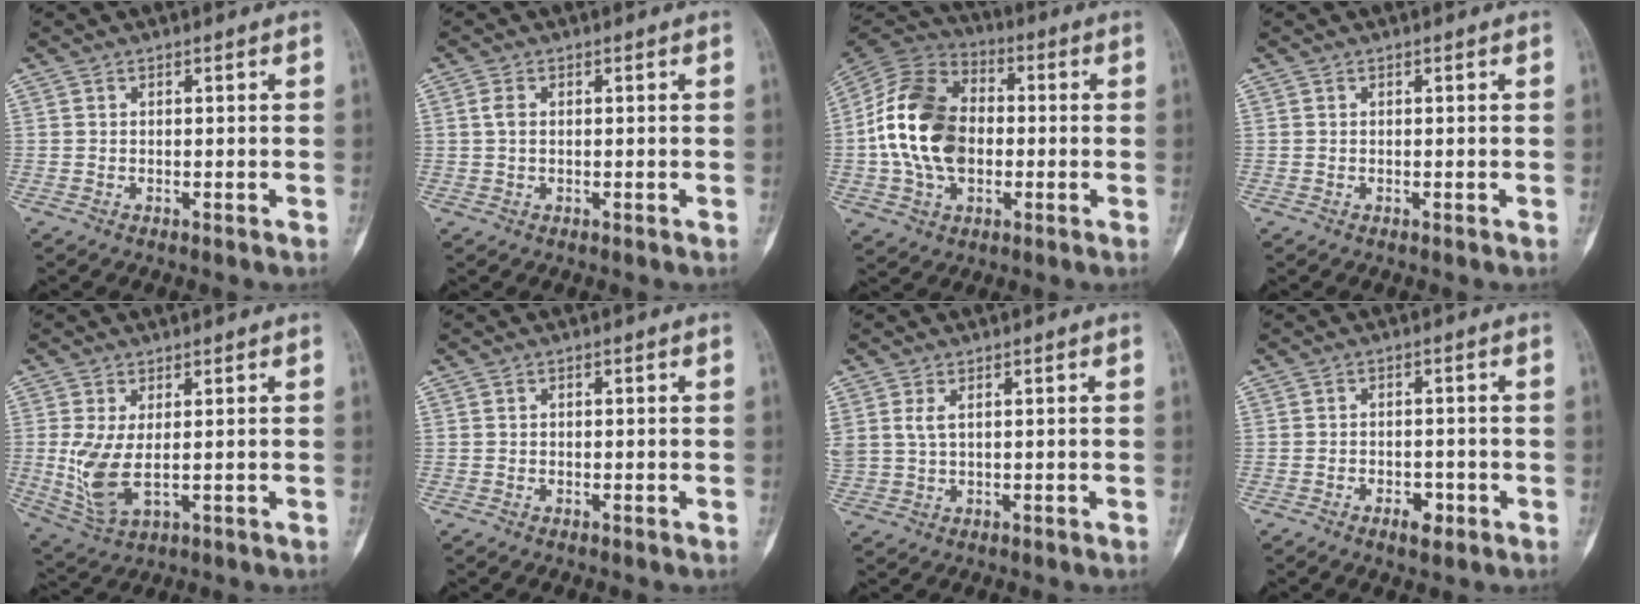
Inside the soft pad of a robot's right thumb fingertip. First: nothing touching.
{"total": 1.8, "force": [0.3, 1.1, 1.4], "torque": [-0.031, 0.004, 0.005]}
{"total": 18.2, "force": [-1.1, 12.6, 13.1], "torque": [-0.229, 0.023, -0.025]}
{"total": 0.0}
{"total": 8.0, "force": [0.1, 4.0, 7.0], "torque": [-0.155, -0.011, 0.017]}
{"total": 0.0}
{"total": 3.0, "force": [1.2, 1.6, 2.3], "torque": [-0.057, 0.004, 0.033]}
{"total": 3.2, "force": [-1.7, 1.9, 2.0], "torque": [-0.022, 0.009, -0.023]}